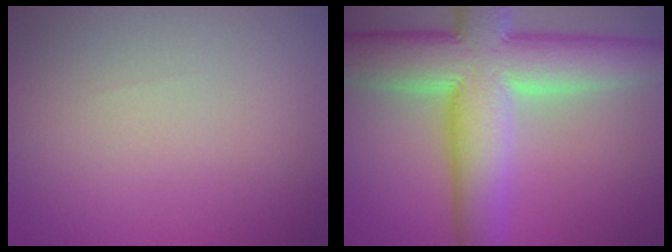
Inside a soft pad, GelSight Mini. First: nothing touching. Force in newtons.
{"total": 12.2, "press": 12.2, "slide": 0.7}